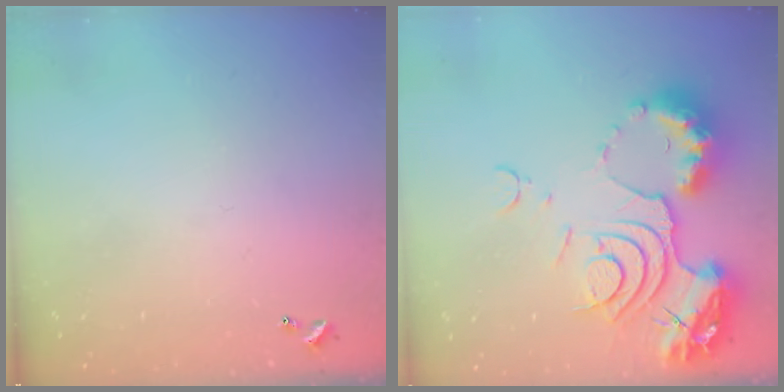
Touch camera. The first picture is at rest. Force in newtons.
{"total": 19.4, "press": 19.2, "slide": 2.3}